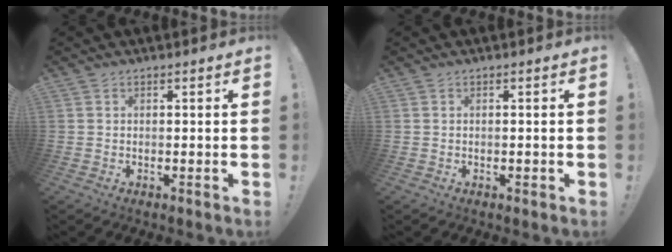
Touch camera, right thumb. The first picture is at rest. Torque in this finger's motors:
{"motor_torque": [-0.06, 0.07, 0.24, -0.33, 0.00]}